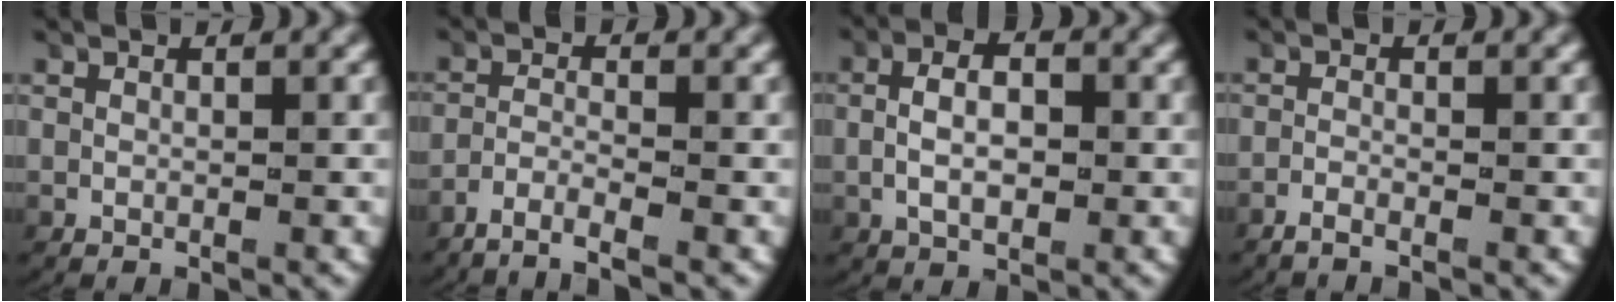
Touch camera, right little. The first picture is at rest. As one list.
[{"total": 3.6, "force": [-3.1, 0.4, 1.7], "torque": [-0.034, -0.007, -0.054]}, {"total": 4.2, "force": [-0.1, 2.4, 3.5], "torque": [-0.054, 0.003, -0.002]}, {"total": 1.7, "force": [-1.5, 0.4, 0.6], "torque": [-0.020, -0.005, -0.030]}]